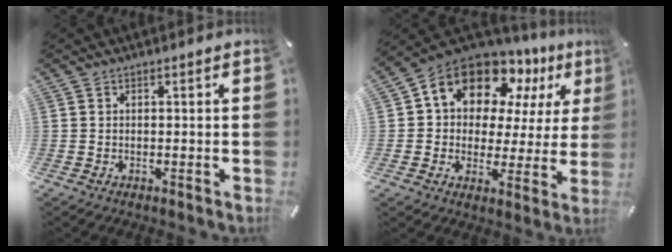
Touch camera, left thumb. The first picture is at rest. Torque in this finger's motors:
{"motor_torque": [2.03, 2.01, 2.04, -0.73, 0.35]}